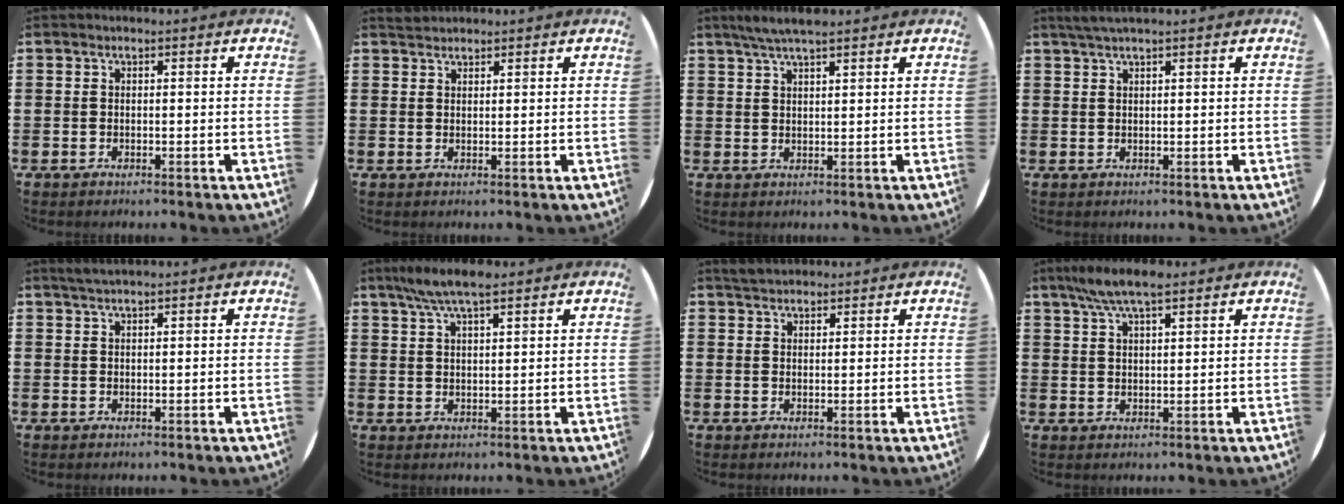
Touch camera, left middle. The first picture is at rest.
{"total": 1.3, "force": [1.3, 0.3, 0.0], "torque": [-0.001, 0.004, 0.024]}
{"total": 3.7, "force": [3.1, 0.4, 1.9], "torque": [-0.042, 0.002, 0.056]}
{"total": 1.6, "force": [1.2, -0.1, 1.0], "torque": [-0.019, 0.002, 0.022]}
{"total": 1.3, "force": [1.2, -0.1, 0.5], "torque": [-0.011, 0.002, 0.022]}
{"total": 5.6, "force": [4.4, 1.0, 3.3], "torque": [-0.065, -0.003, 0.076]}
{"total": 2.3, "force": [2.2, 0.7, 0.3], "torque": [-0.002, 0.002, 0.041]}
{"total": 5.7, "force": [4.4, 1.2, 3.5], "torque": [-0.078, 0.002, 0.077]}